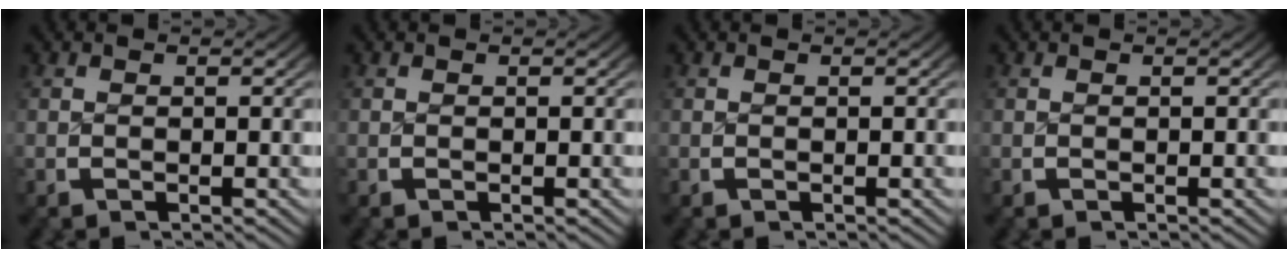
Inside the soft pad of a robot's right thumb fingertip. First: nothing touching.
{"total": 0.0}
{"total": 0.0}
{"total": 0.0}